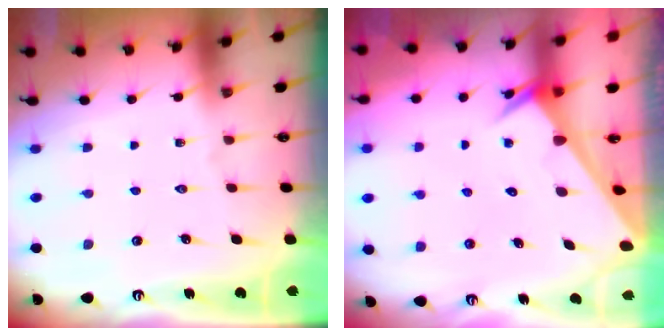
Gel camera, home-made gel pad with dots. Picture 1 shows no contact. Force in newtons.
{"total": 2.4, "press": 2.4, "slide": 0.1}